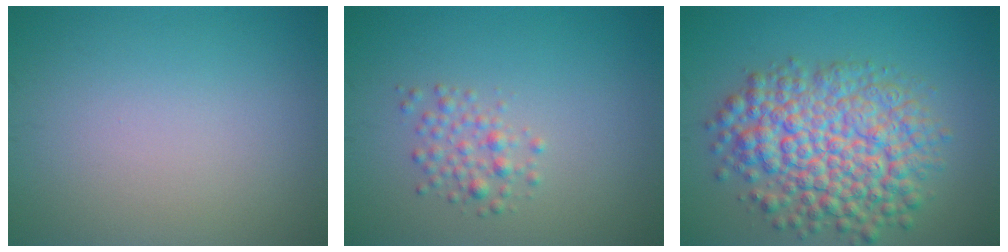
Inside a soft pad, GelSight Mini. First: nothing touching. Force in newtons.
{"total": 1.9, "press": 1.9, "slide": 0.1}
{"total": 9.3, "press": 9.3, "slide": 0.3}